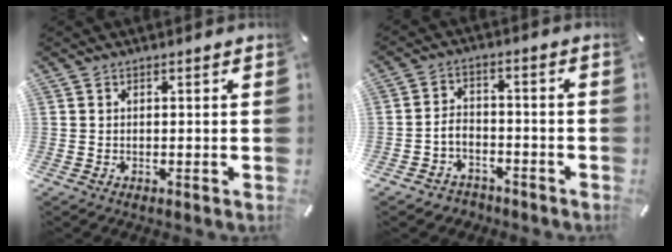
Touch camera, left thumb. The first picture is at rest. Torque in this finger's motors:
{"motor_torque": [-0.20, 0.69, 0.09, 0.08, 0.06]}